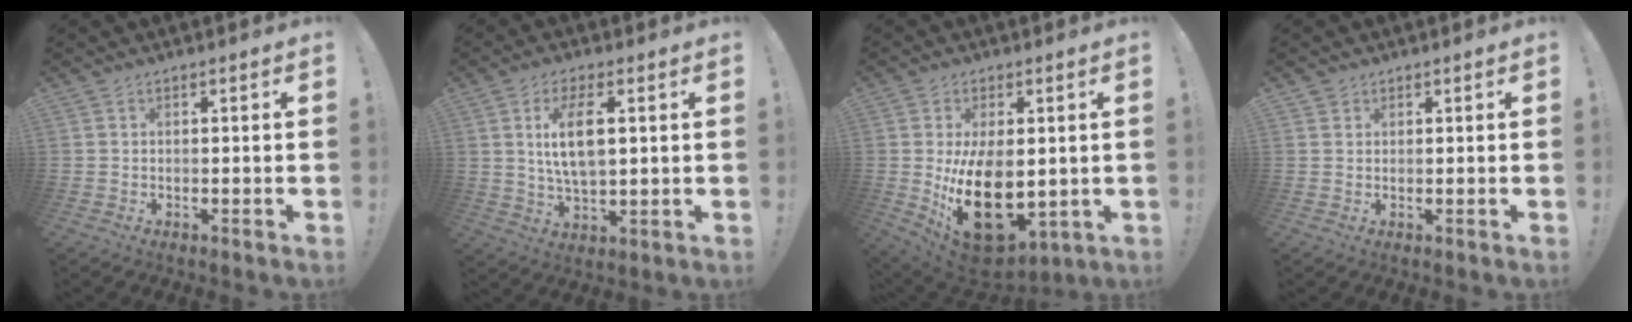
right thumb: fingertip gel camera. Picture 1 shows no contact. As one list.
[{"total": 10.1, "force": [2.3, 4.5, 8.7], "torque": [-0.151, -0.006, 0.037]}, {"total": 20.5, "force": [-2.2, 12.2, 16.4], "torque": [-0.282, -0.023, -0.020]}, {"total": 1.3, "force": [0.9, 0.9, 0.1], "torque": [0.004, -0.003, 0.016]}]